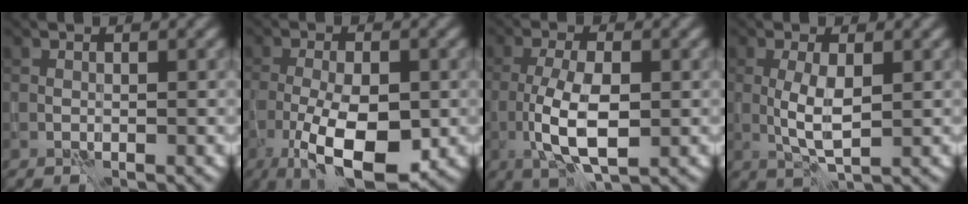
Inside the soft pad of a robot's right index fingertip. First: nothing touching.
{"total": 9.1, "force": [-3.5, 3.3, 7.8], "torque": [-0.144, -0.009, -0.056]}
{"total": 5.8, "force": [-1.1, 2.2, 5.3], "torque": [-0.110, -0.005, -0.020]}
{"total": 3.2, "force": [-0.1, 0.8, 3.0], "torque": [-0.065, 0.000, -0.003]}